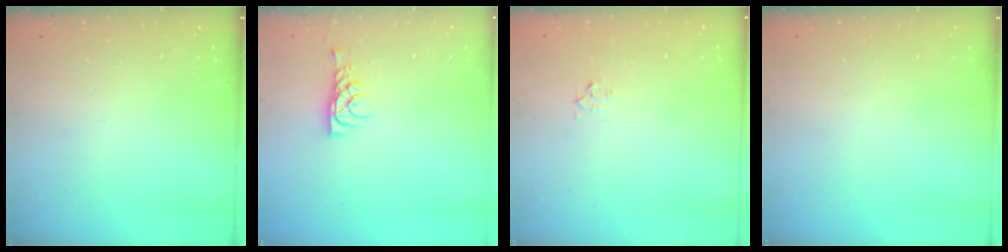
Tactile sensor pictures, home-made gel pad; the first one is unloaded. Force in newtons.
{"total": 6.1, "press": 6.1, "slide": 0.4}
{"total": 2.3, "press": 2.3, "slide": 0.2}
{"total": 0.0}